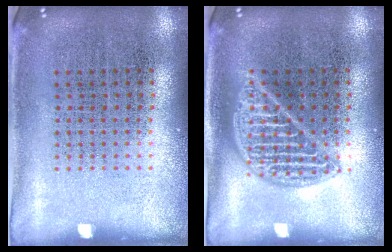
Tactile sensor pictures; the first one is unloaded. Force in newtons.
{"total": 2.1, "press": 2.1, "slide": 0.2}